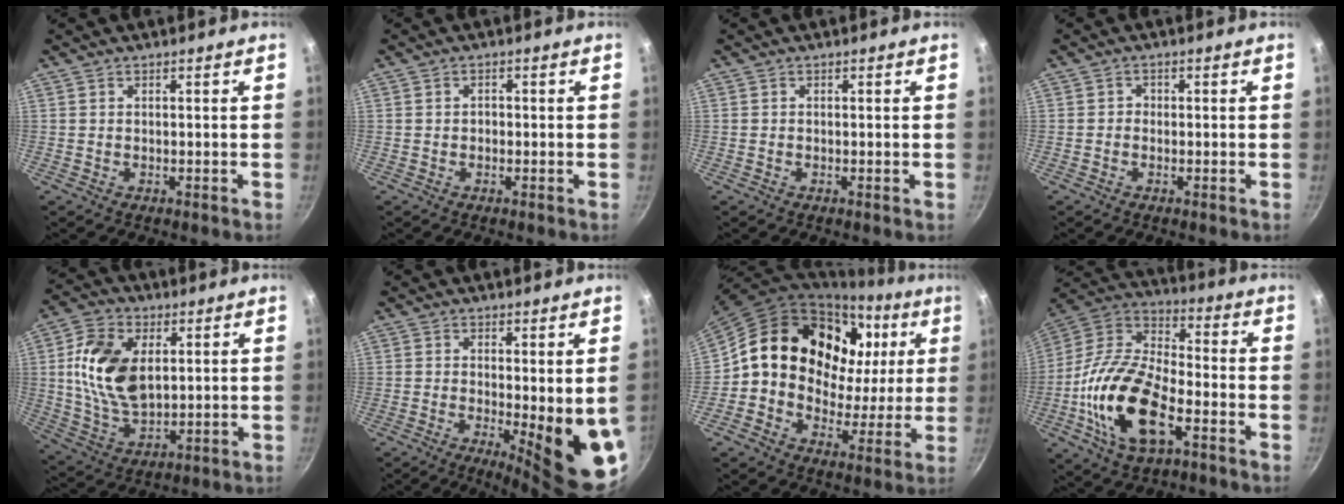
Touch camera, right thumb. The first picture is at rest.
{"total": 1.1, "force": [-0.2, 0.8, 0.6], "torque": [-0.009, 0.004, -0.004]}
{"total": 0.0}
{"total": 1.1, "force": [-0.4, 1.0, 0.3], "torque": [-0.002, 0.003, -0.011]}
{"total": 14.8, "force": [2.9, 9.0, 11.3], "torque": [-0.197, -0.009, 0.059]}
{"total": 11.7, "force": [-1.2, 3.1, 11.3], "torque": [-0.130, -0.025, -0.007]}
{"total": 22.5, "force": [5.7, 17.3, 13.2], "torque": [-0.192, 0.018, 0.086]}
{"total": 20.8, "force": [-7.0, 10.2, 16.6], "torque": [-0.307, 0.033, -0.149]}